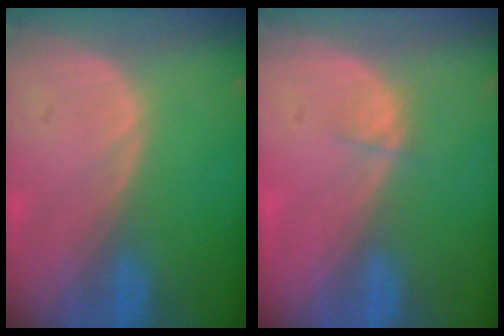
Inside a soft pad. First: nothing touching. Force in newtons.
{"total": 1.1, "press": 1.0, "slide": 0.4}